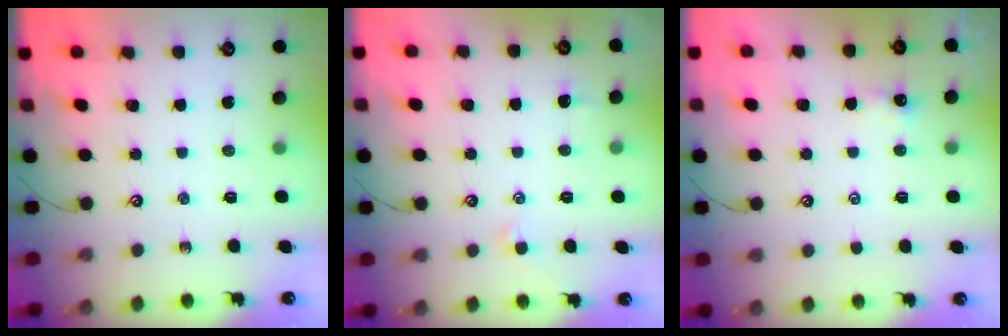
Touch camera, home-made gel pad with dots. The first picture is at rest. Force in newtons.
{"total": 0.8, "press": 0.7, "slide": 0.4}
{"total": 1.6, "press": 1.5, "slide": 0.3}